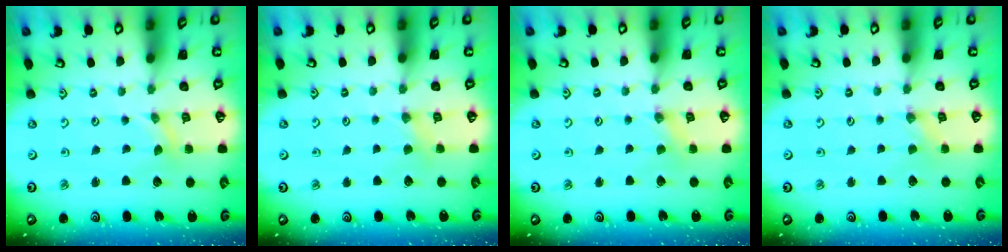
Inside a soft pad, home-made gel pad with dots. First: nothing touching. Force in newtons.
{"total": 2.0, "press": 2.0, "slide": 0.4}
{"total": 0.0}
{"total": 0.0}